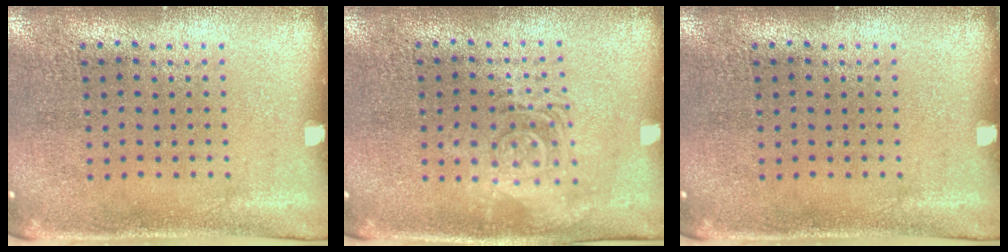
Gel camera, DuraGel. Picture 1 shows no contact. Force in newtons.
{"total": 1.6, "press": 1.6, "slide": 0.3}
{"total": 0.0}